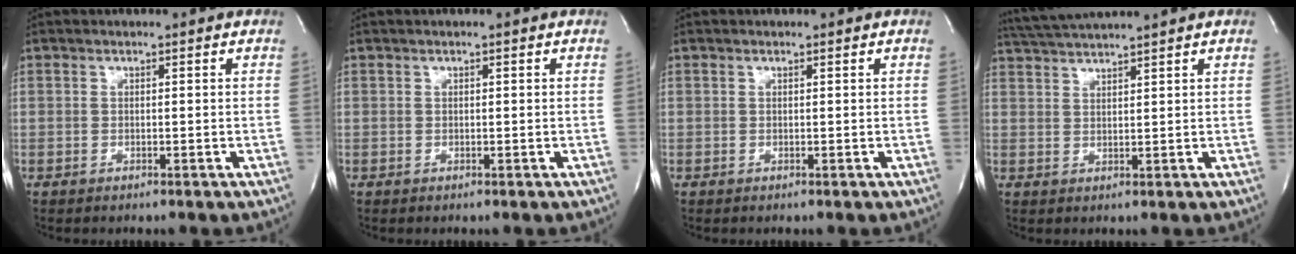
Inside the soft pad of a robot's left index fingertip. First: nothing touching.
{"total": 0.0}
{"total": 0.0}
{"total": 5.8, "force": [5.3, -1.6, 1.6], "torque": [-0.033, 0.011, 0.099]}